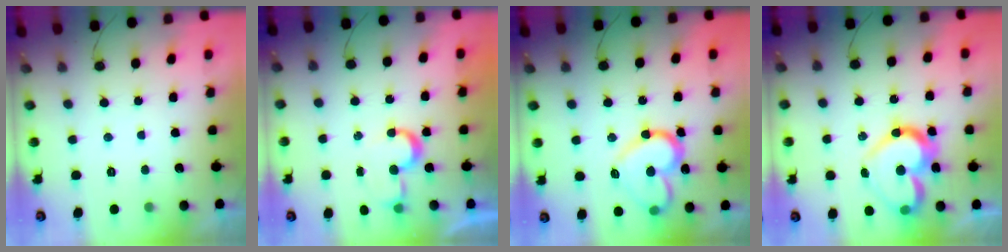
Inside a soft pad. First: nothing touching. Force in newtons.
{"total": 6.8, "press": 6.8, "slide": 0.7}
{"total": 16.9, "press": 16.9, "slide": 0.9}
{"total": 18.9, "press": 18.8, "slide": 1.9}